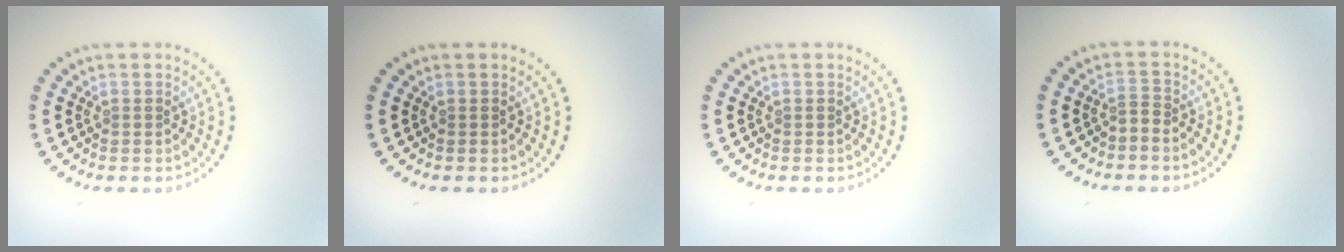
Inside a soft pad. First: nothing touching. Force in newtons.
{"total": 0.0}
{"total": 0.0}
{"total": 0.9, "press": 0.3, "slide": 0.9}